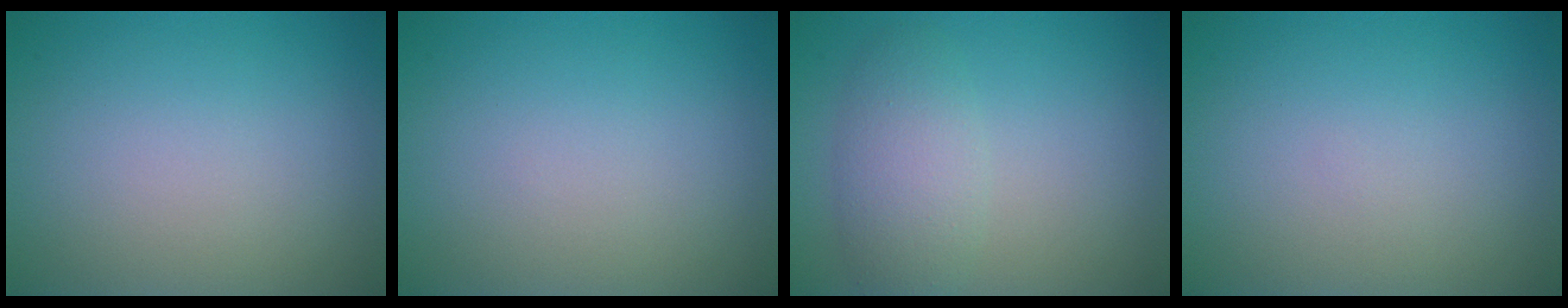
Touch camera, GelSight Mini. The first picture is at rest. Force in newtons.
{"total": 0.0}
{"total": 3.4, "press": 3.4, "slide": 0.1}
{"total": 0.0}